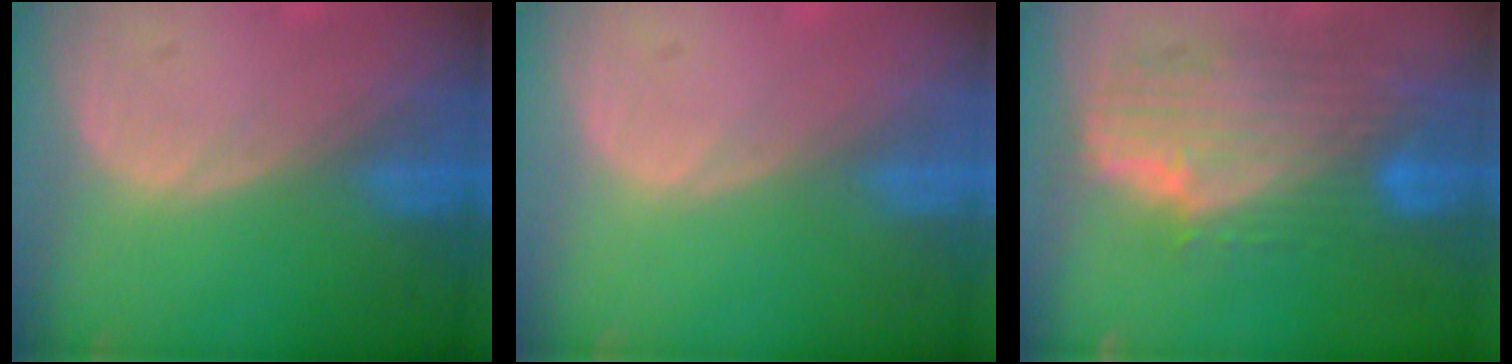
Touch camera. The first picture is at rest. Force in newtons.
{"total": 0.0}
{"total": 10.8, "press": 9.3, "slide": 5.5}